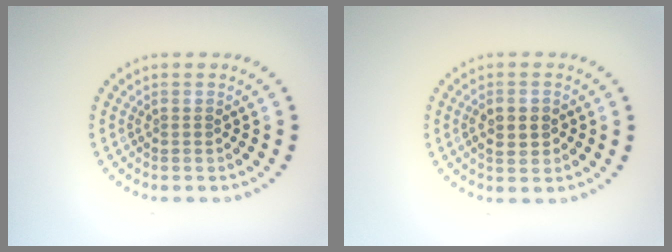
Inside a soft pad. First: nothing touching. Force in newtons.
{"total": 2.7, "press": 2.7, "slide": 0.1}